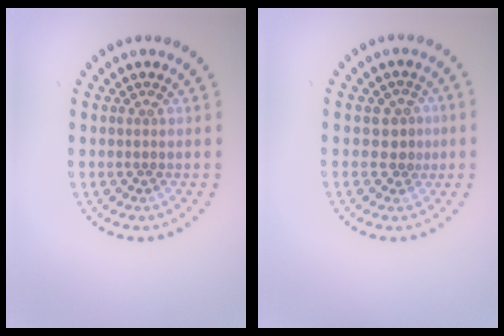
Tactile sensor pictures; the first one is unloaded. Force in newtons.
{"total": 1.9, "press": 1.6, "slide": 0.9}